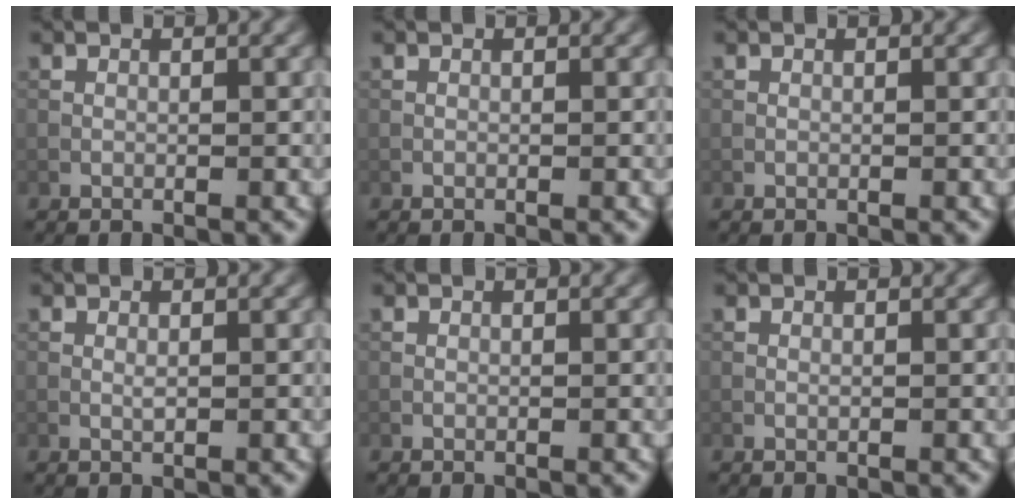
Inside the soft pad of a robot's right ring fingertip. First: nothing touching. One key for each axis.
{"total": 0.0}
{"total": 0.0}
{"total": 0.6, "fx": 0.0, "fy": 0.2, "fz": 0.5, "tx": -0.013, "ty": 0.000, "tz": 0.001}
{"total": 0.0}
{"total": 0.0}